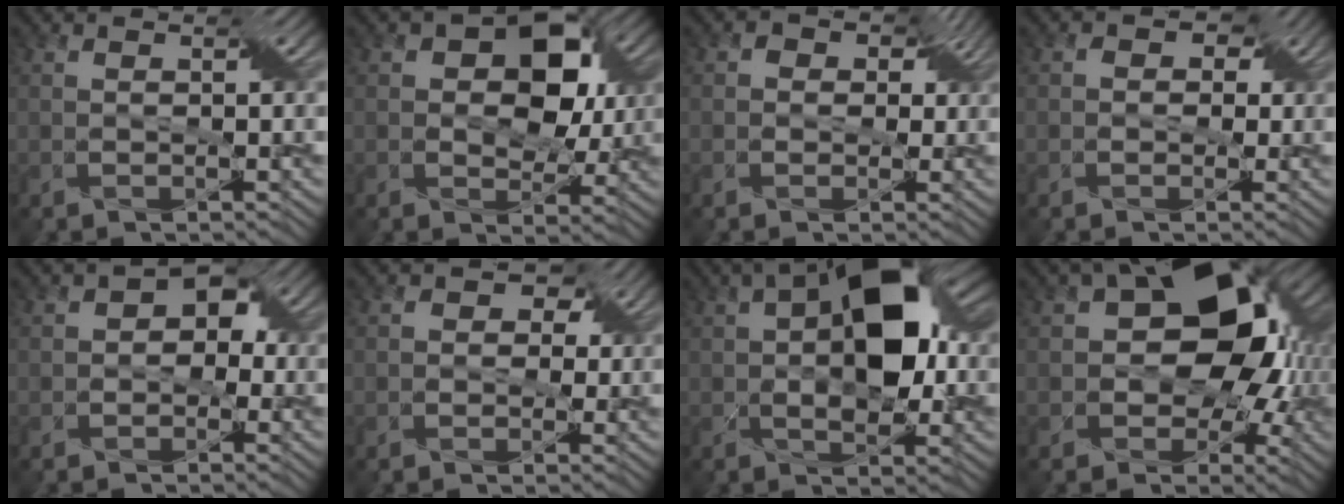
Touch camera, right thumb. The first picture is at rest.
{"total": 8.8, "force": [2.1, 5.7, 6.4], "torque": [-0.086, 0.006, 0.025]}
{"total": 4.3, "force": [0.9, 3.6, 2.2], "torque": [-0.030, 0.008, -0.005]}
{"total": 3.0, "force": [0.4, 2.6, 1.4], "torque": [-0.014, 0.005, -0.009]}
{"total": 3.9, "force": [-0.2, 3.1, 2.4], "torque": [-0.014, 0.008, -0.014]}
{"total": 3.6, "force": [0.6, 3.1, 1.7], "torque": [-0.012, 0.006, -0.012]}
{"total": 12.3, "force": [1.7, 6.6, 10.2], "torque": [-0.168, 0.015, 0.020]}
{"total": 14.6, "force": [1.9, 9.6, 10.9], "torque": [-0.146, 0.000, 0.023]}